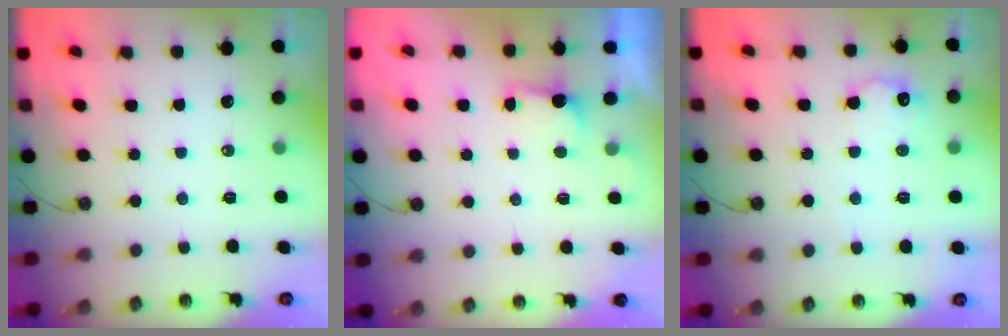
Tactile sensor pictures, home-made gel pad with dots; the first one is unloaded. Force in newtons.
{"total": 1.3, "press": 0.9, "slide": 0.8}
{"total": 9.5, "press": 9.5, "slide": 0.6}